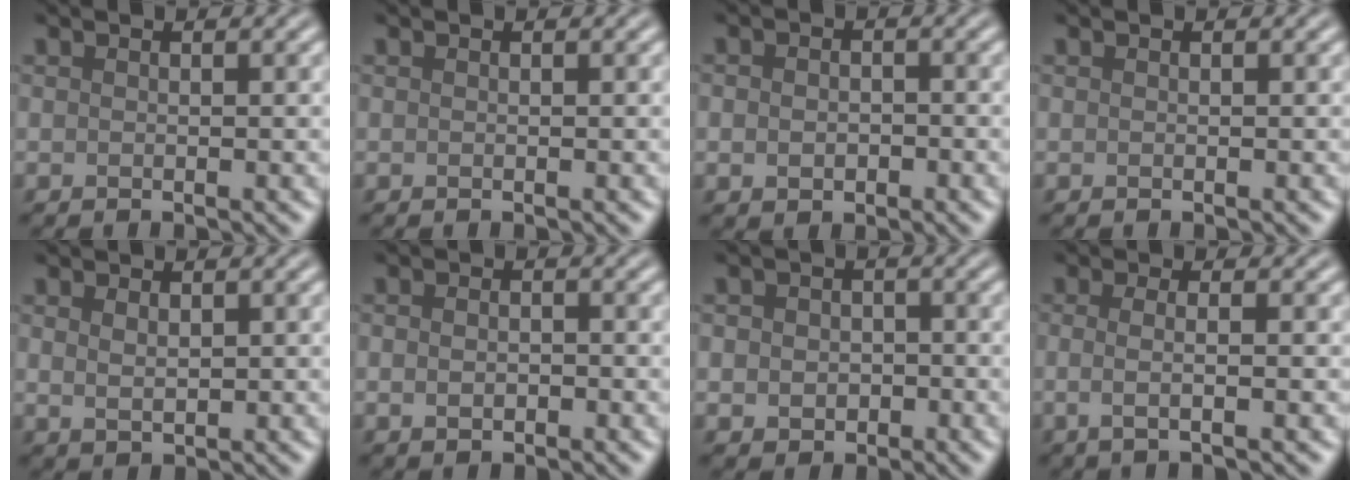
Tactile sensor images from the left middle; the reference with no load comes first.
{"total": 0.0}
{"total": 2.0, "force": [-0.4, 1.5, 1.2], "torque": [-0.015, -0.004, -0.006]}
{"total": 0.0}
{"total": 1.6, "force": [0.5, 1.0, 1.2], "torque": [-0.023, -0.003, 0.012]}
{"total": 1.8, "force": [-0.4, 1.2, 1.2], "torque": [-0.019, 0.000, -0.007]}
{"total": 3.0, "force": [-0.4, 2.6, 1.5], "torque": [-0.007, -0.006, -0.015]}
{"total": 2.8, "force": [-0.3, 1.0, 2.6], "torque": [-0.038, -0.002, -0.014]}